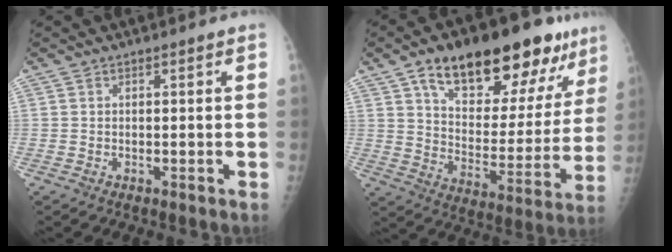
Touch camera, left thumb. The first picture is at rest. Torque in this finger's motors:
{"motor_torque": [0.80, 0.46, 1.48, -1.29, 0.11]}